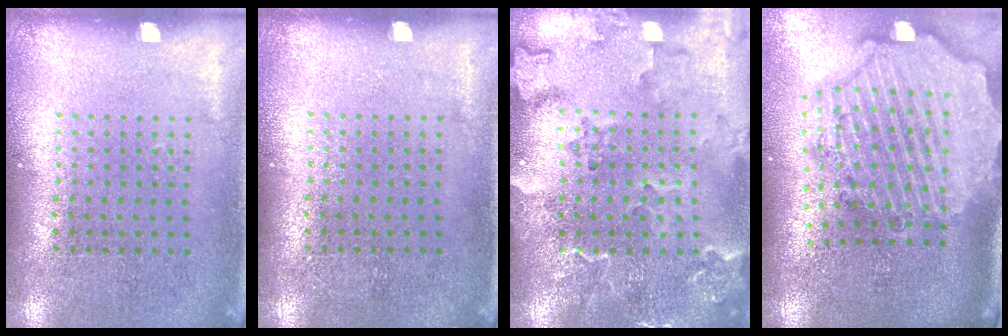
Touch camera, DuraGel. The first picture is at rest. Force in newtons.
{"total": 0.0}
{"total": 2.3, "press": 2.1, "slide": 0.8}
{"total": 3.7, "press": 3.0, "slide": 2.1}